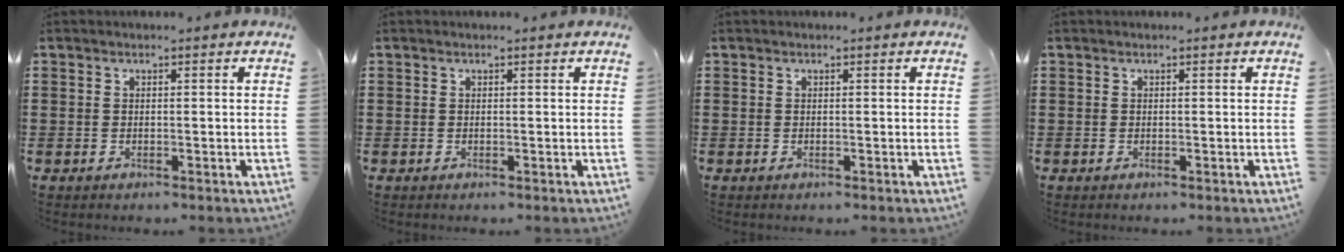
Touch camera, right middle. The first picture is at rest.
{"total": 0.0}
{"total": 0.0}
{"total": 0.0}